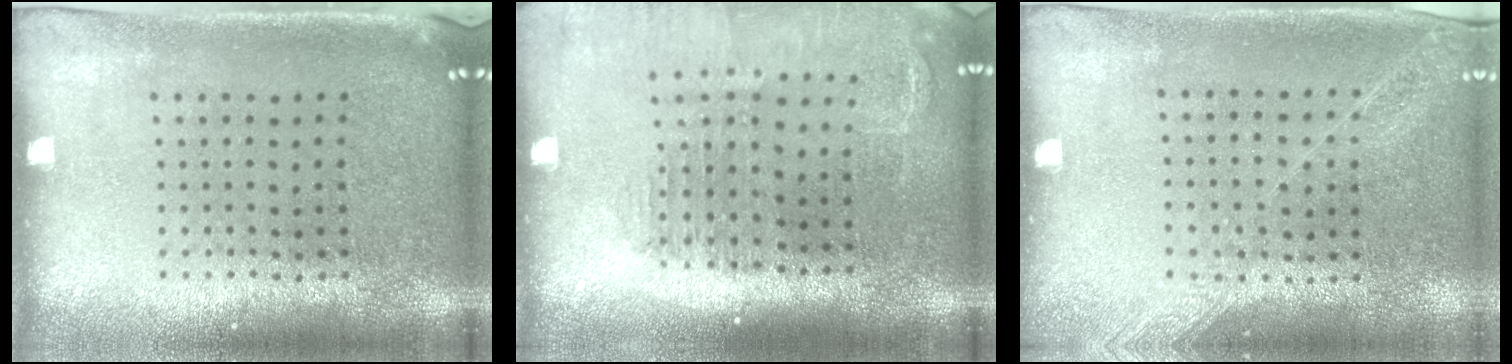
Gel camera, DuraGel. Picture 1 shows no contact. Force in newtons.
{"total": 1.4, "press": 1.3, "slide": 0.3}
{"total": 1.2, "press": 1.1, "slide": 0.1}